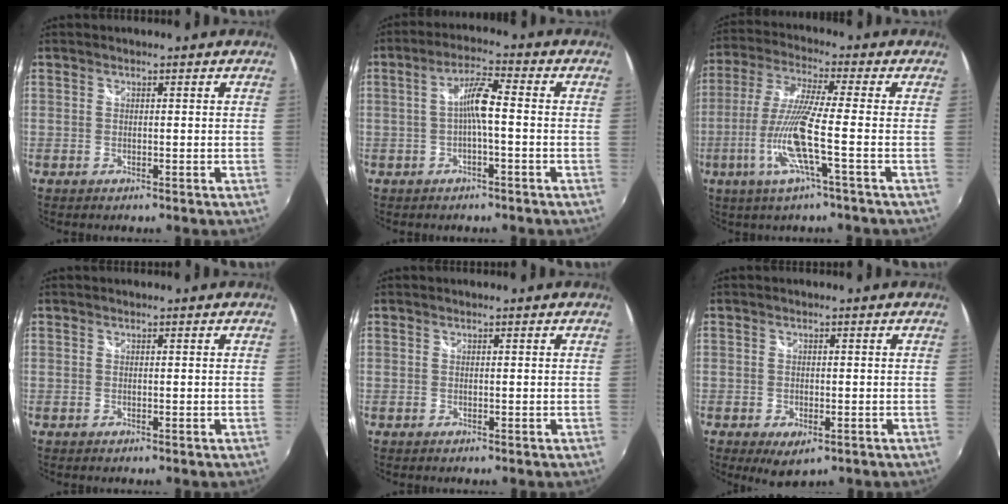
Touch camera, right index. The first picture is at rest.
{"total": 5.2, "force": [-0.9, 0.4, 5.1], "torque": [-0.103, 0.013, -0.017]}
{"total": 11.2, "force": [-3.8, -0.7, 10.5], "torque": [-0.216, -0.008, -0.070]}
{"total": 0.0}
{"total": 0.0}
{"total": 4.6, "force": [-2.3, 2.5, 3.1], "torque": [-0.062, -0.019, -0.033]}